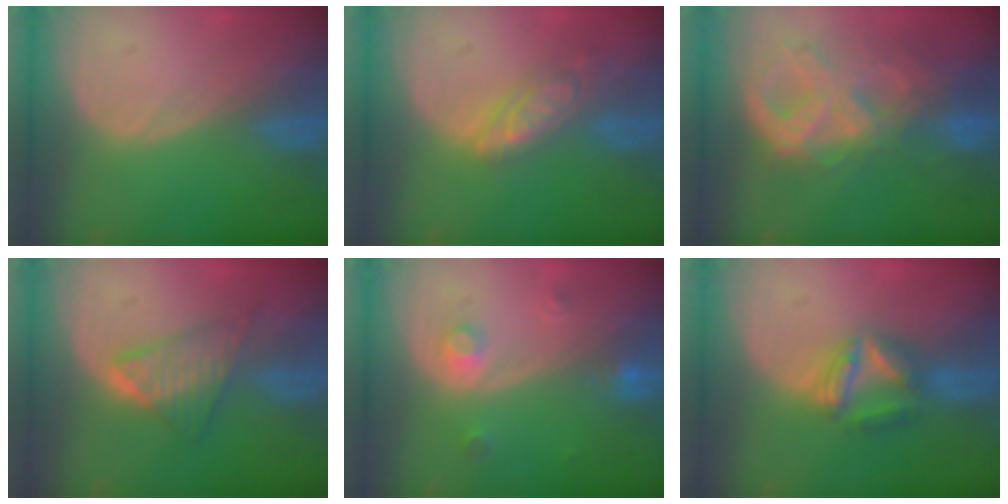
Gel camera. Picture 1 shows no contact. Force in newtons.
{"total": 6.2, "press": 5.5, "slide": 2.9}
{"total": 10.7, "press": 9.0, "slide": 5.7}
{"total": 5.9, "press": 5.8, "slide": 0.8}
{"total": 3.1, "press": 2.9, "slide": 1.2}
{"total": 6.0, "press": 5.9, "slide": 1.0}